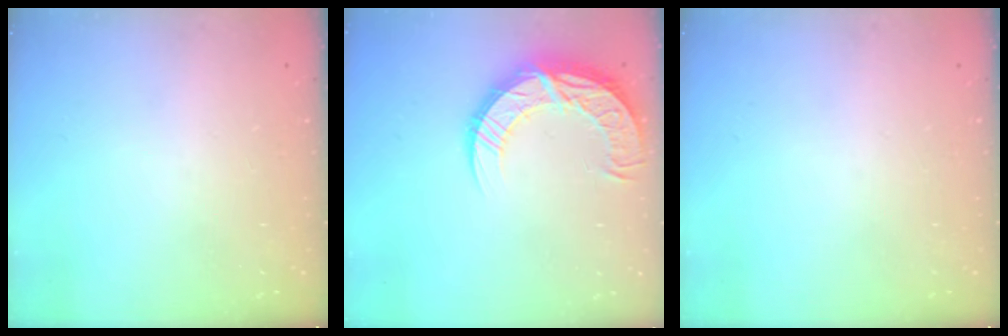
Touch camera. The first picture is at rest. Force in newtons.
{"total": 15.0, "press": 15.0, "slide": 0.9}
{"total": 0.0}